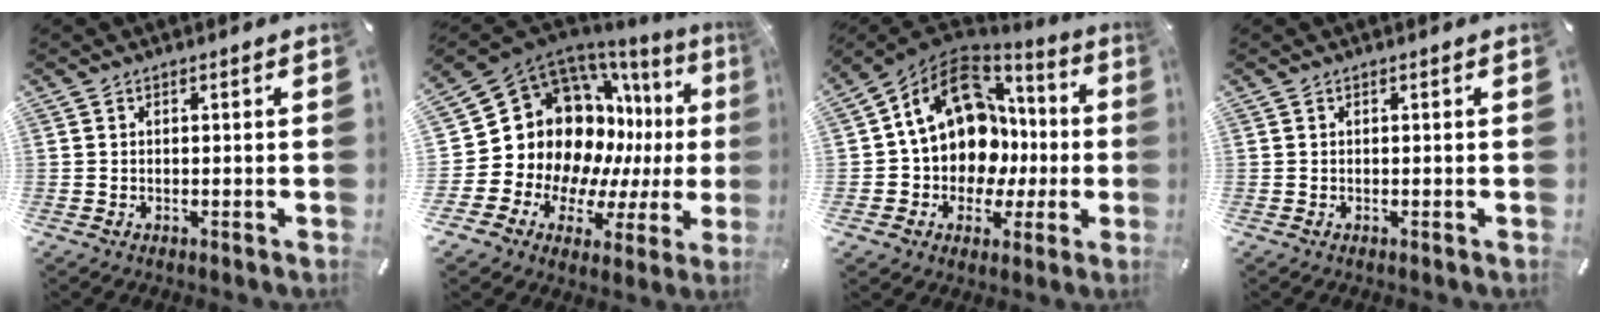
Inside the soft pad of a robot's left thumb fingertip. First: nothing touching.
{"total": 18.6, "force": [4.9, 15.1, 9.8], "torque": [-0.157, -0.086, 0.129]}
{"total": 17.2, "force": [4.1, 13.8, 9.5], "torque": [-0.165, -0.029, 0.082]}
{"total": 0.0}